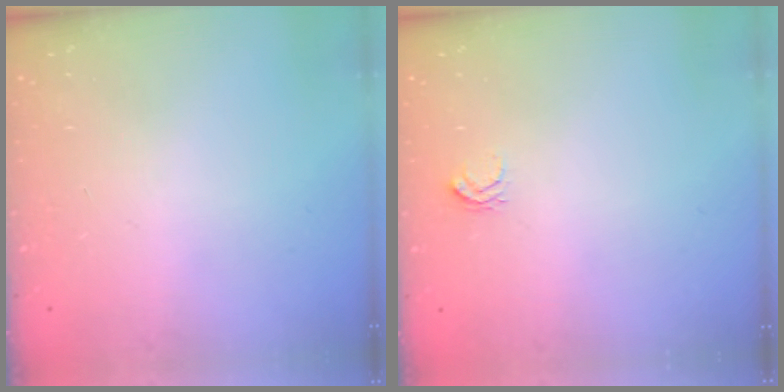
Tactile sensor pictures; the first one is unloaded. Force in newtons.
{"total": 2.6, "press": 2.6, "slide": 0.2}